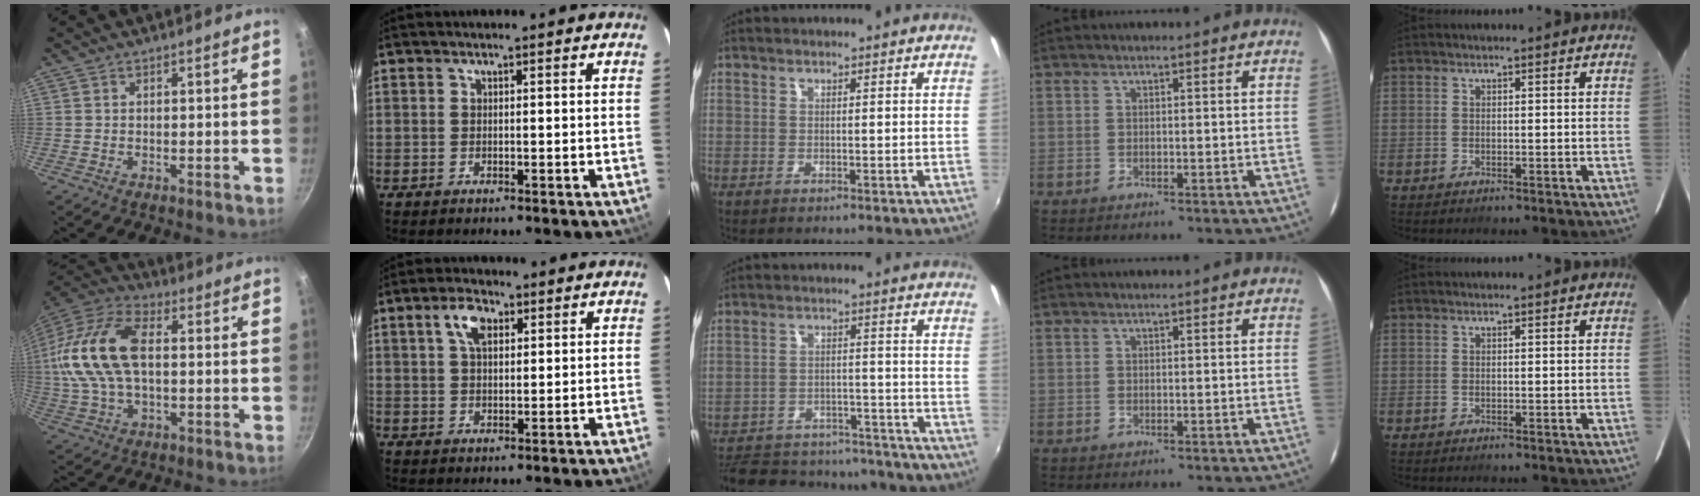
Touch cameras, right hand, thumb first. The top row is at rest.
{"thumb": {"total": 18.9, "force": [1.2, 10.9, 15.5], "torque": [-0.308, 0.036, 0.010]}, "index": {"total": 5.3, "force": [2.2, 2.9, 3.9], "torque": [-0.071, 0.014, 0.040]}, "middle": {"total": 25.1, "force": [-21.1, 9.8, 9.5], "torque": [-0.208, 0.016, -0.268]}}